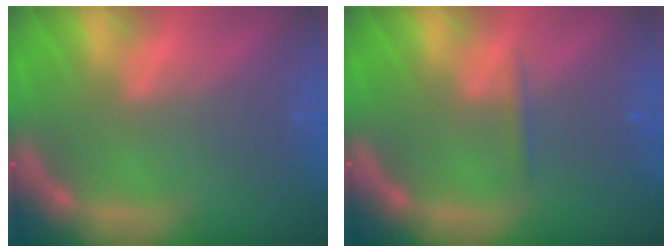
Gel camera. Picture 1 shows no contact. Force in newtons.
{"total": 0.9}